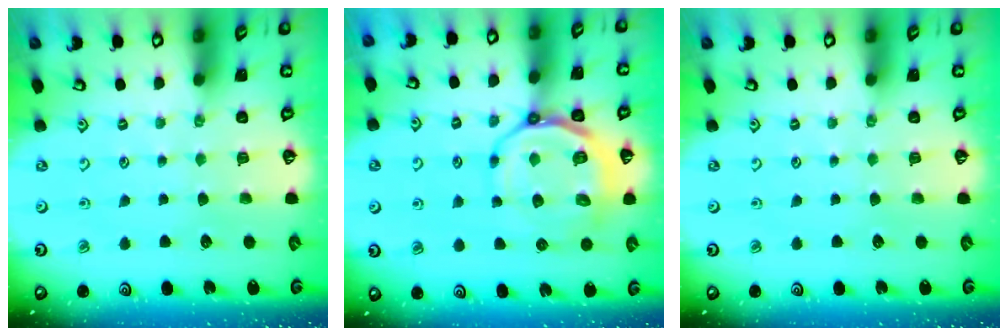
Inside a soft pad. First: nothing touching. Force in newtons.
{"total": 13.5, "press": 13.3, "slide": 2.7}
{"total": 0.0}